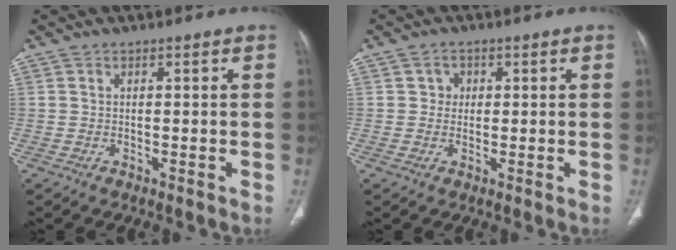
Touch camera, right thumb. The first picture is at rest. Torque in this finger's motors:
{"motor_torque": [-0.15, 0.06, -0.22, 0.26, 0.04]}